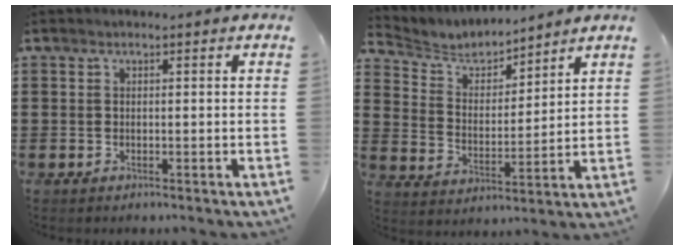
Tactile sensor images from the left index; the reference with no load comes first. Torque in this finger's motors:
{"motor_torque": [0.02, -0.05, 0.00, 0.00]}